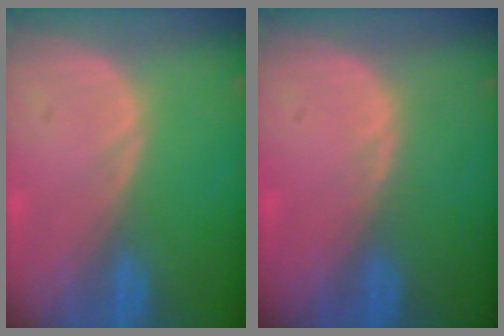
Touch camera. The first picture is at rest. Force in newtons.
{"total": 0.5, "press": 0.5, "slide": 0.1}